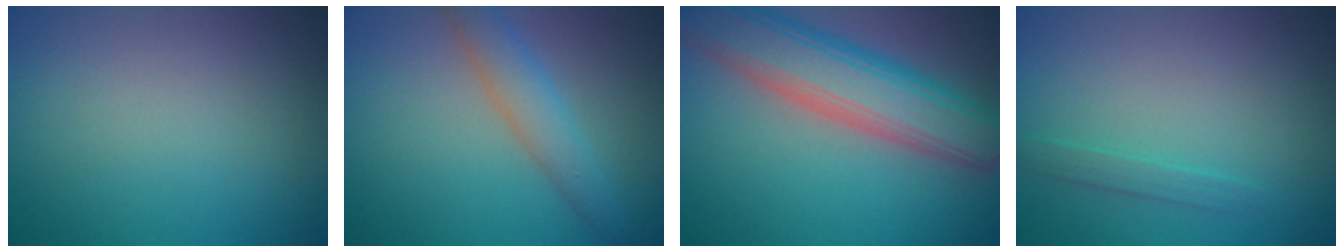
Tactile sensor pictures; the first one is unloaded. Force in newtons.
{"total": 3.2, "press": 3.2, "slide": 0.1}
{"total": 8.7, "press": 8.7, "slide": 0.4}
{"total": 1.1, "press": 1.1, "slide": 0.1}